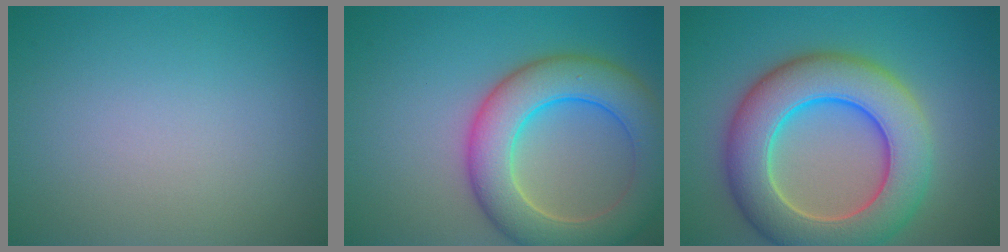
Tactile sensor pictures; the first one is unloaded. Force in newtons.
{"total": 8.5, "press": 8.5, "slide": 0.3}
{"total": 10.3, "press": 10.3, "slide": 0.4}